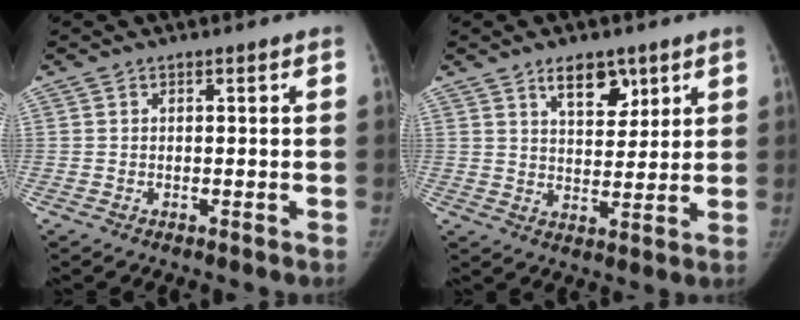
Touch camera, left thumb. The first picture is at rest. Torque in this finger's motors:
{"motor_torque": [0.35, -0.06, 0.91, -0.41, 0.13]}